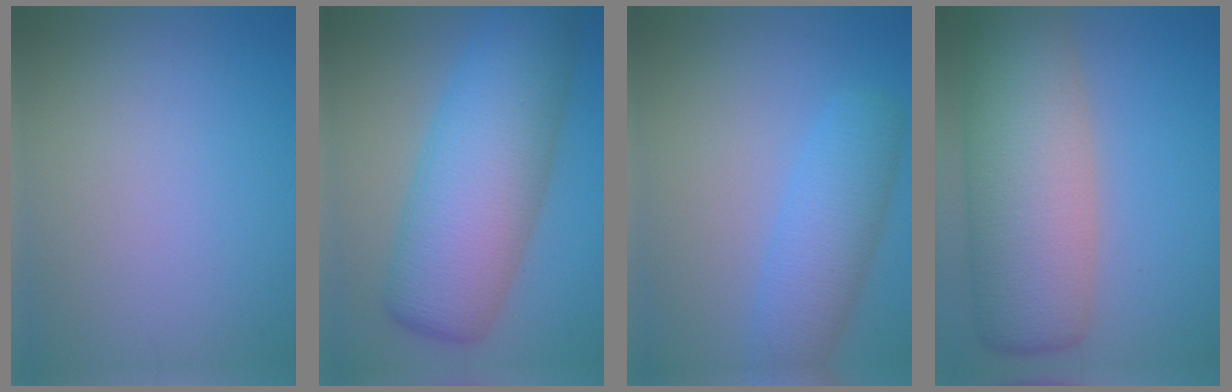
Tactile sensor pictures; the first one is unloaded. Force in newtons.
{"total": 12.2, "press": 12.2, "slide": 0.2}
{"total": 5.2, "press": 5.2, "slide": 0.1}
{"total": 12.8, "press": 12.8, "slide": 0.9}